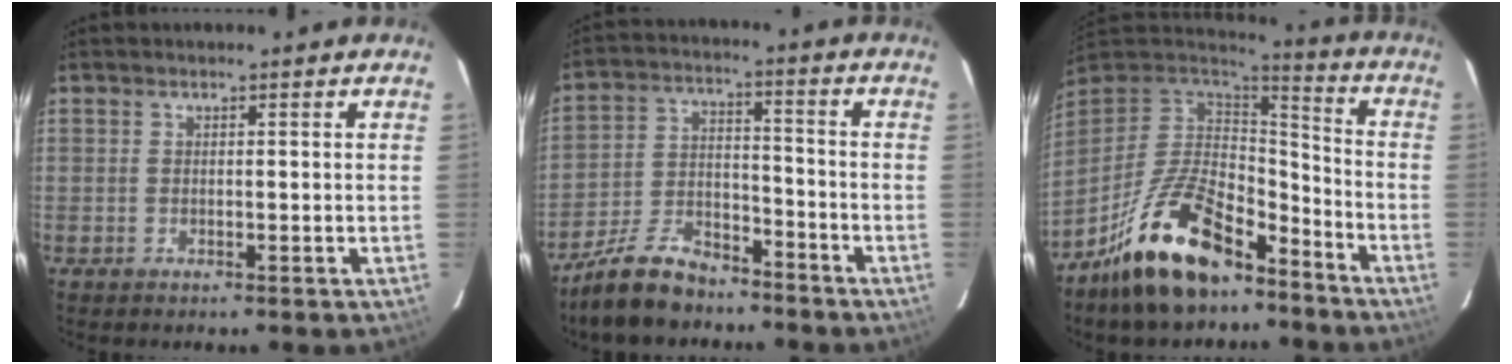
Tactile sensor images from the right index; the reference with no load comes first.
{"total": 11.6, "force": [-9.4, 4.7, 4.8], "torque": [-0.118, 0.013, -0.169]}
{"total": 19.3, "force": [-13.1, 8.2, 11.5], "torque": [-0.231, 0.004, -0.225]}